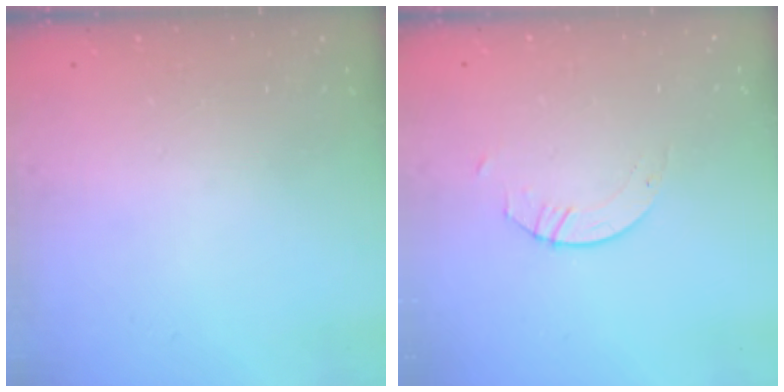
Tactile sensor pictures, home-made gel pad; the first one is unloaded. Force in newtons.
{"total": 2.6, "press": 2.6, "slide": 0.2}